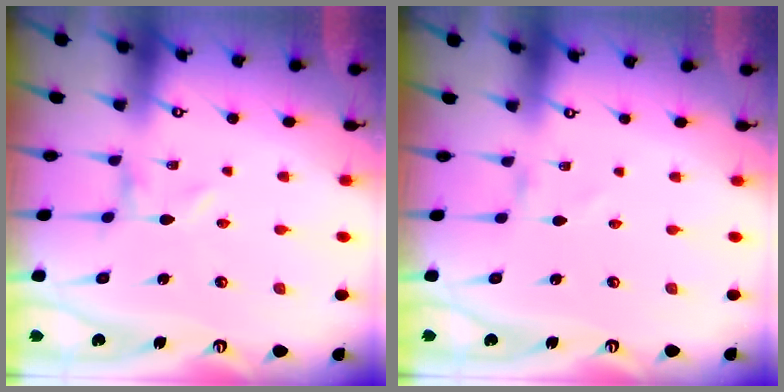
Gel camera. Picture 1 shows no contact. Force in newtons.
{"total": 0.0}